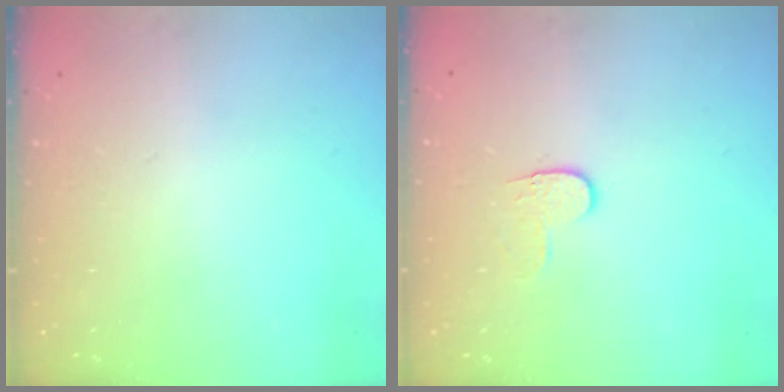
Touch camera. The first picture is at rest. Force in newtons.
{"total": 3.8, "press": 3.8, "slide": 0.5}